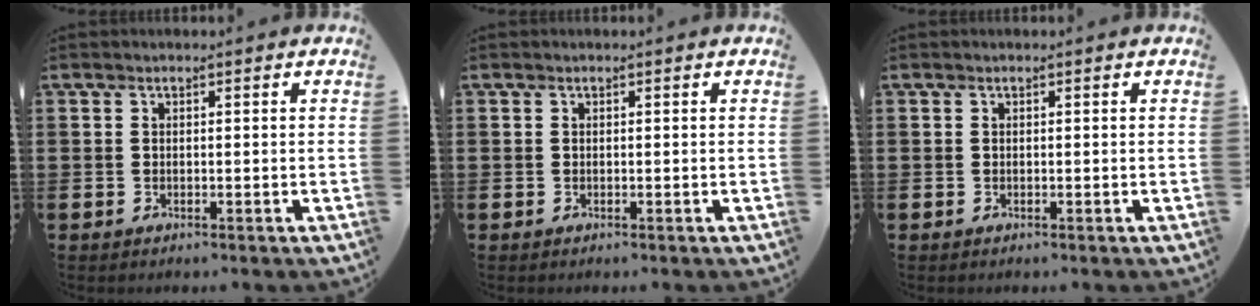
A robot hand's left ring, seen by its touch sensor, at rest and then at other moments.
{"total": 0.0}
{"total": 0.0}